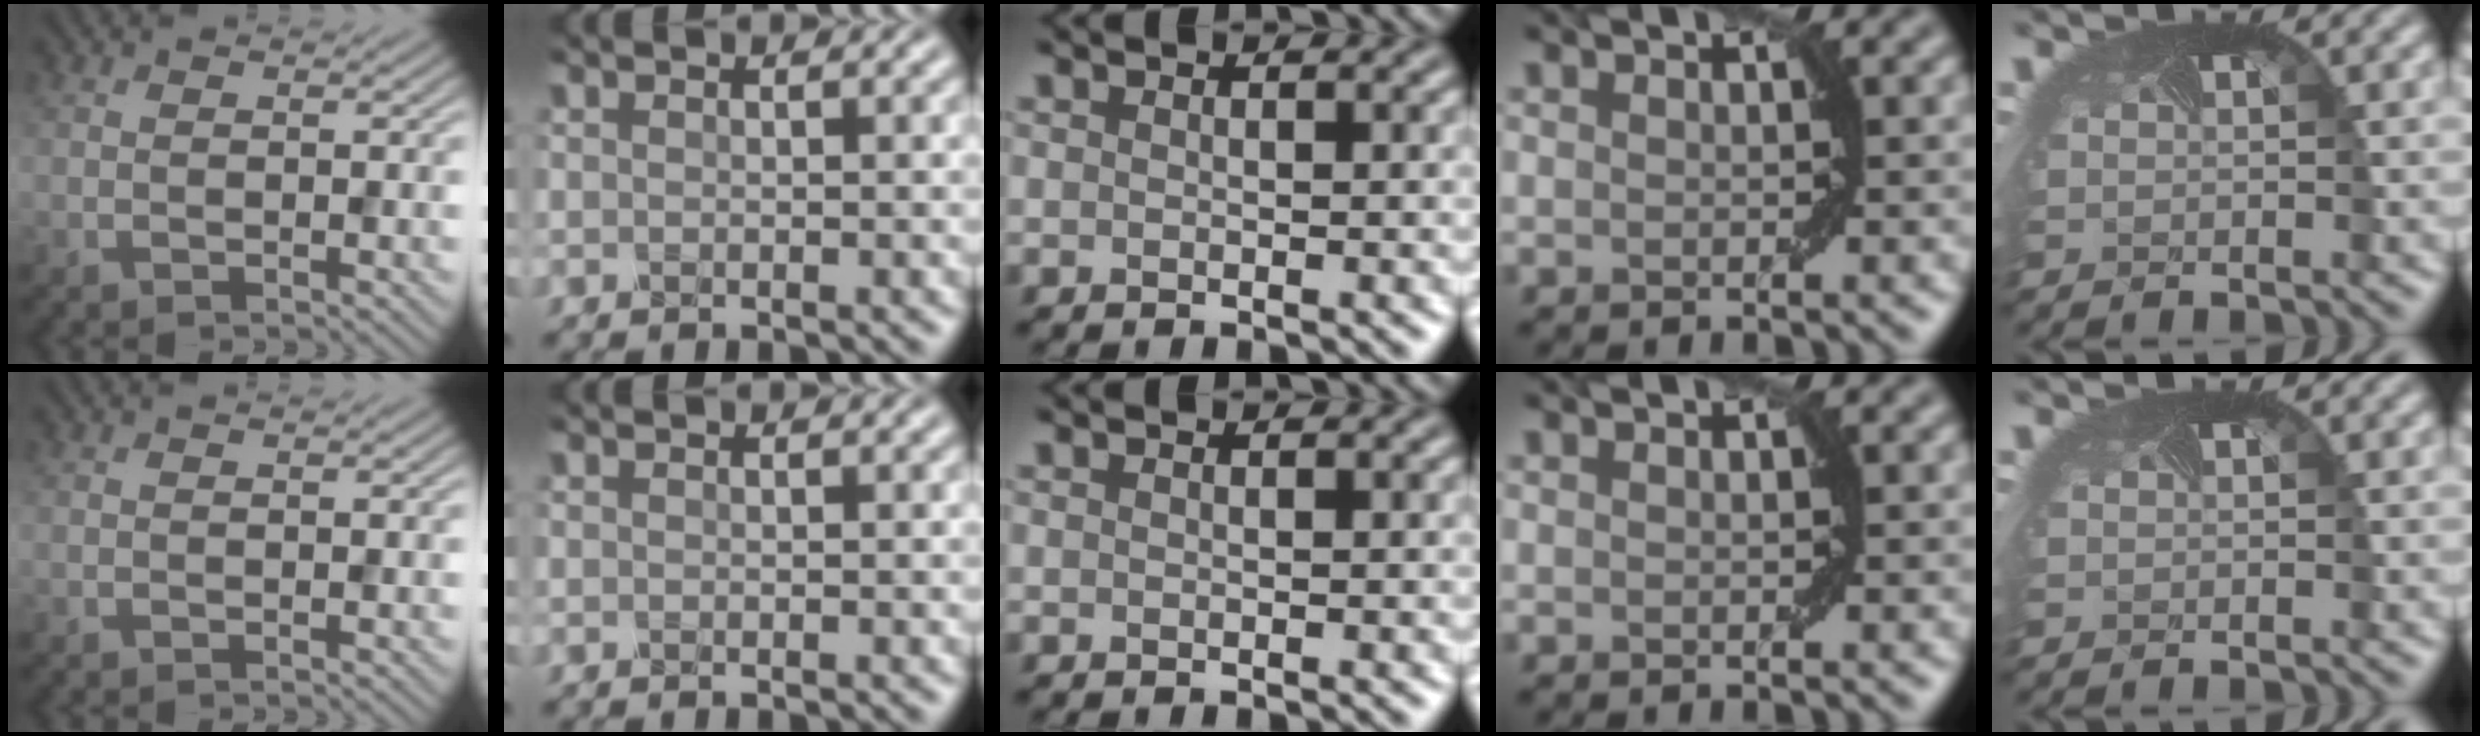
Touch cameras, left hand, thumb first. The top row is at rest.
{}